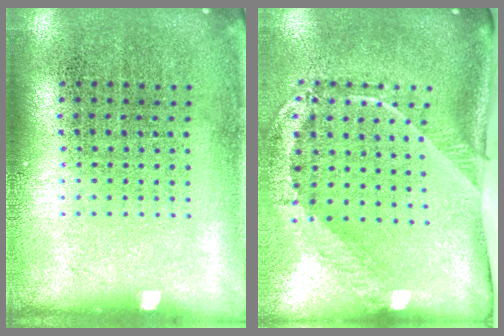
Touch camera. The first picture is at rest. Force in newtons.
{"total": 2.6, "press": 1.7, "slide": 1.9}